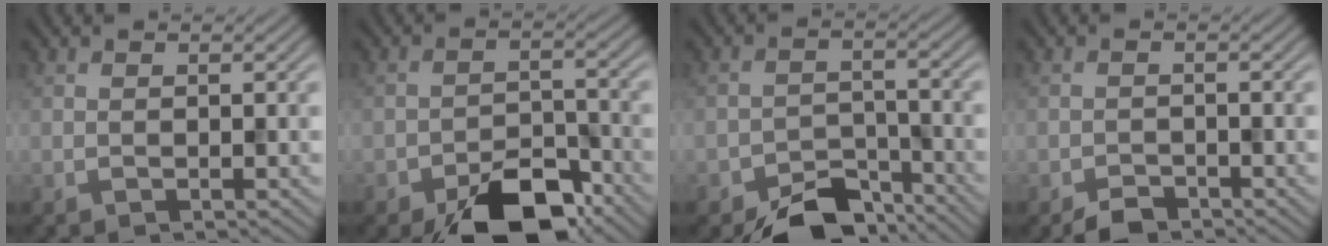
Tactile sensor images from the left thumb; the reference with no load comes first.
{"total": 8.8, "force": [-6.3, 3.8, 4.8], "torque": [-0.062, -0.005, -0.110]}
{"total": 6.5, "force": [-5.5, 2.9, 2.1], "torque": [-0.027, -0.007, -0.098]}
{"total": 1.9, "force": [-1.8, 0.7, 0.3], "torque": [-0.001, -0.001, -0.032]}